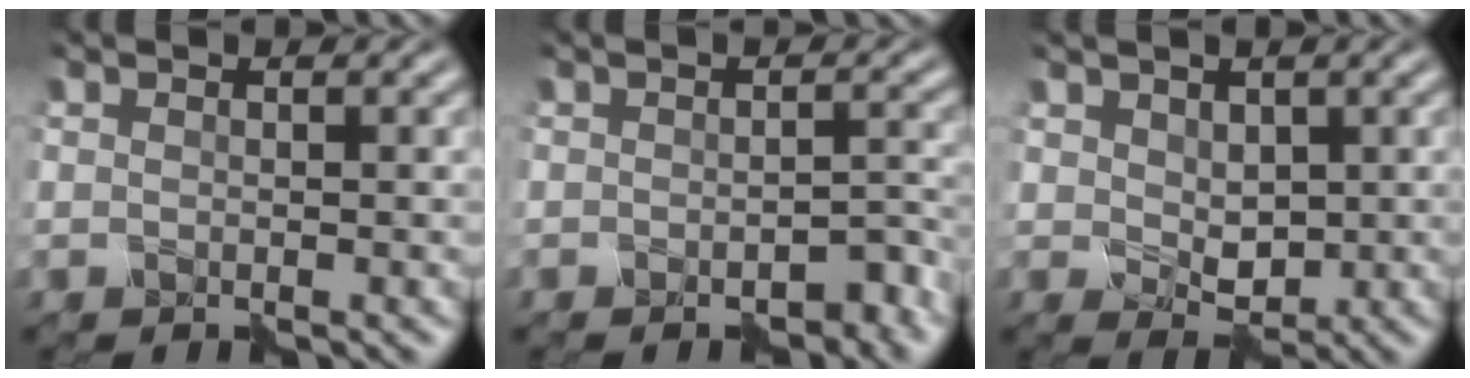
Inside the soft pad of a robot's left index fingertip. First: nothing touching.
{"total": 2.1, "force": [-1.7, 0.8, 0.9], "torque": [-0.007, -0.001, -0.024]}
{"total": 2.2, "force": [0.4, 1.7, 1.4], "torque": [-0.025, -0.005, 0.007]}